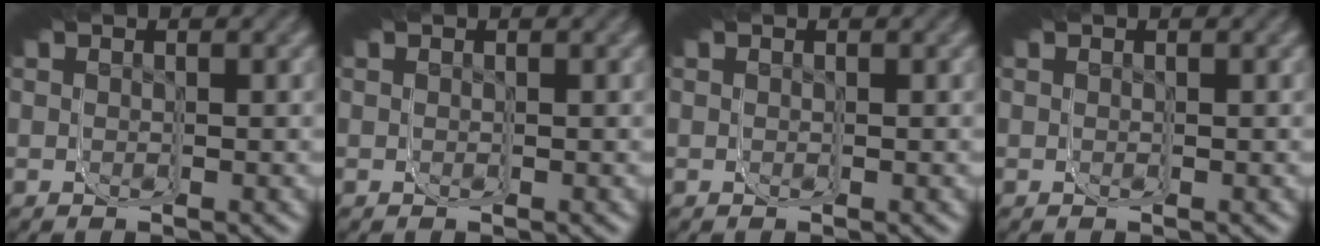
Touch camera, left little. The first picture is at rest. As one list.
[{"total": 0.0}, {"total": 0.0}, {"total": 0.0}]